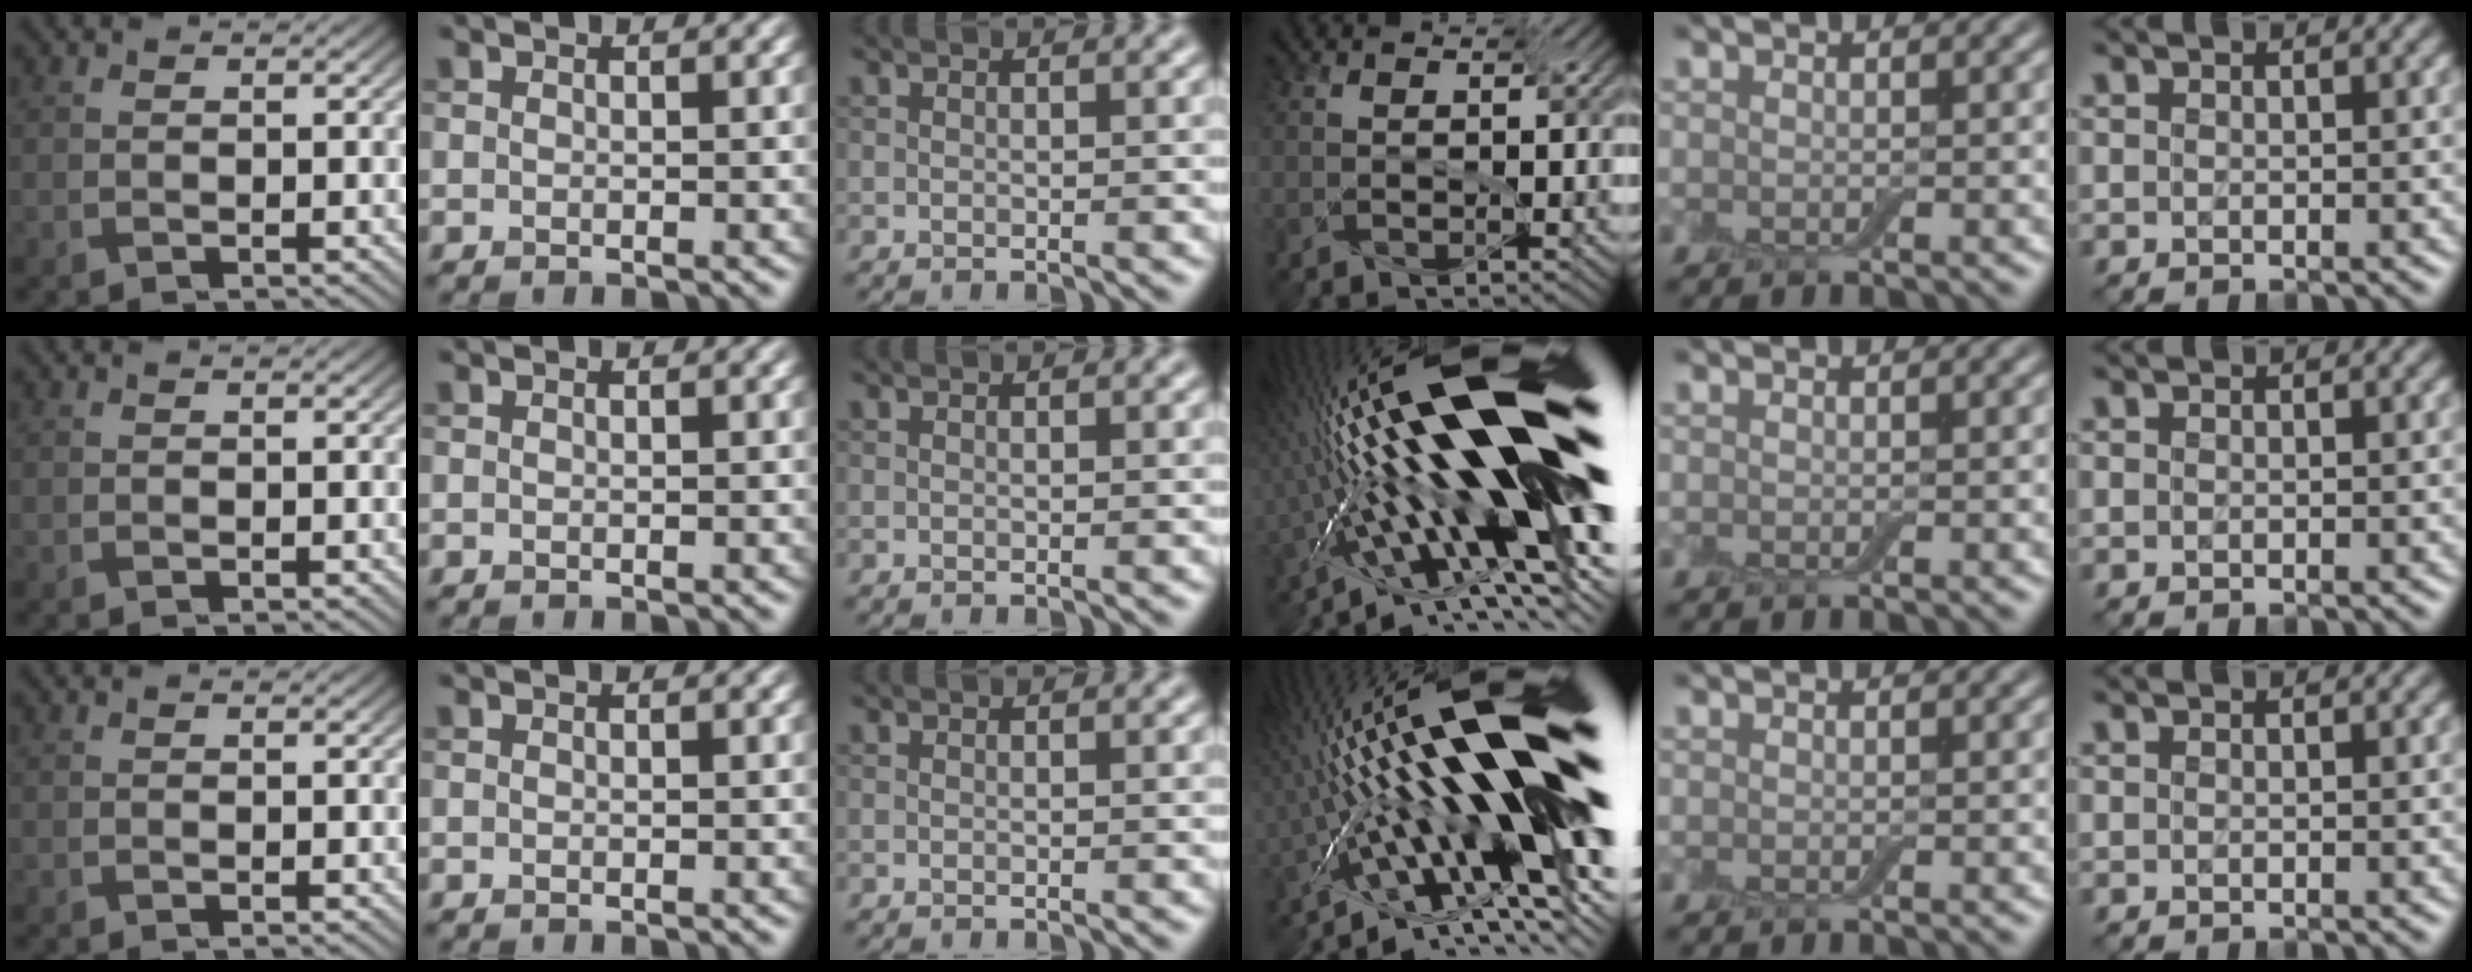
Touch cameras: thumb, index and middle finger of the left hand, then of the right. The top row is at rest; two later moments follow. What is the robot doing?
{"motion": "screw", "object": "jar lid"}